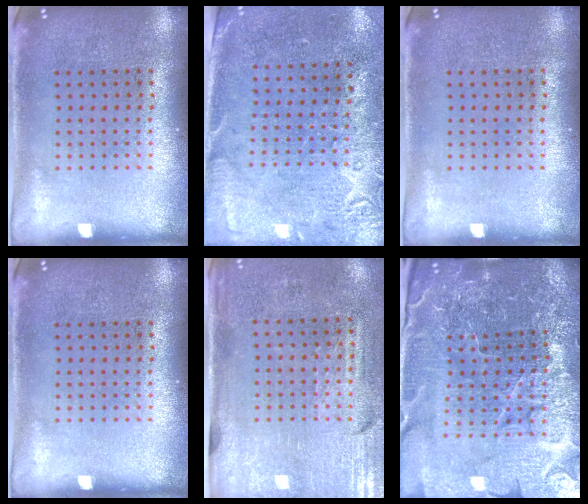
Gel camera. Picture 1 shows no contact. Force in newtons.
{"total": 2.7, "press": 2.3, "slide": 1.4}
{"total": 0.0}
{"total": 0.0}
{"total": 3.2, "press": 2.8, "slide": 1.5}
{"total": 5.6, "press": 5.2, "slide": 2.1}